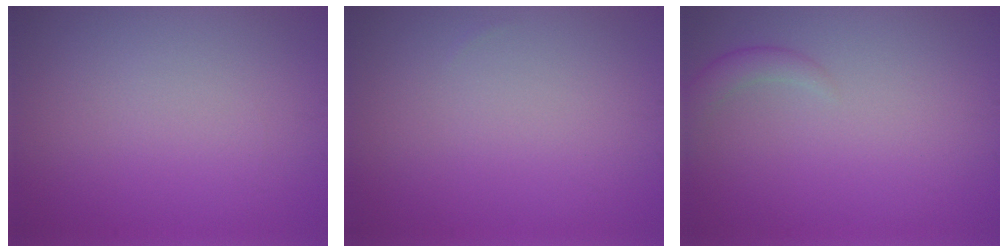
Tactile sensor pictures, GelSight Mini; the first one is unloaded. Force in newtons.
{"total": 0.0}
{"total": 1.5, "press": 1.5, "slide": 0.1}